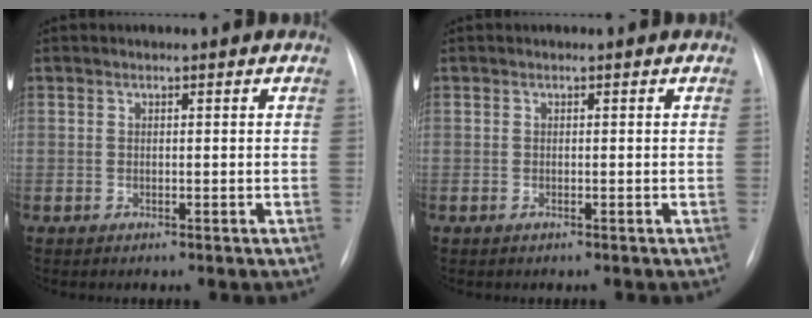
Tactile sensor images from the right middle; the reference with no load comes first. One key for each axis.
{"total": 0.0}